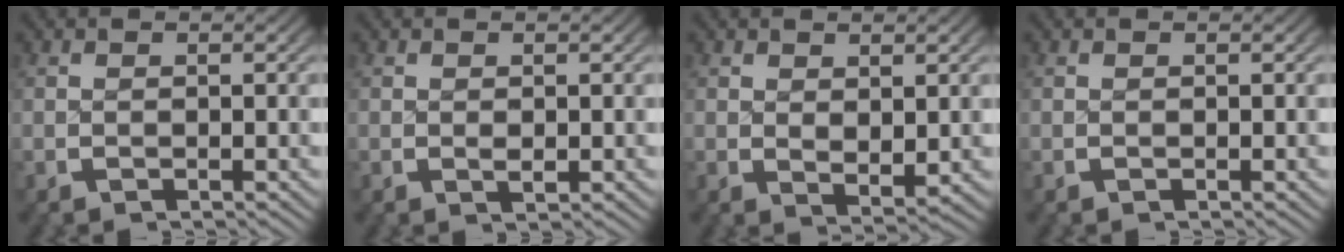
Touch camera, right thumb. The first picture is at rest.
{"total": 0.9, "force": [0.2, 0.6, 0.7], "torque": [-0.013, -0.004, 0.007]}
{"total": 1.8, "force": [0.9, 0.9, 1.3], "torque": [-0.019, -0.009, 0.023]}
{"total": 0.0}